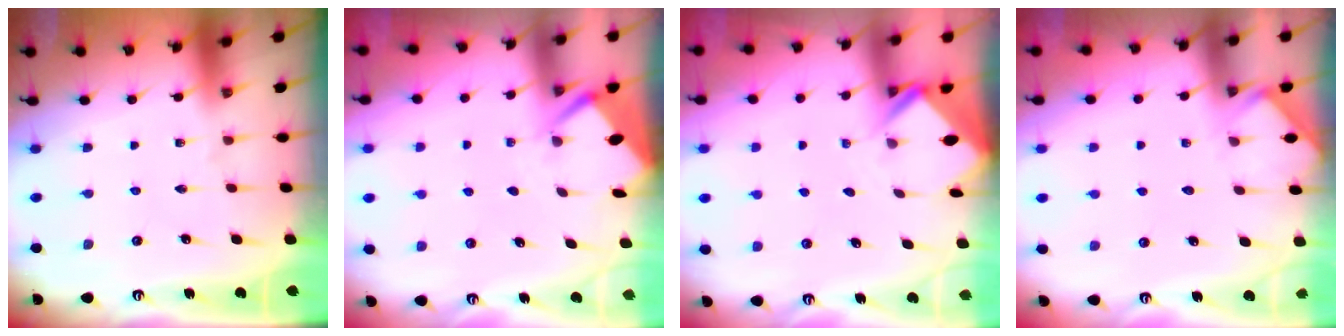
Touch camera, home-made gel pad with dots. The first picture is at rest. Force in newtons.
{"total": 2.8, "press": 2.8, "slide": 0.3}
{"total": 2.6, "press": 2.6, "slide": 0.2}
{"total": 2.6, "press": 2.6, "slide": 0.4}